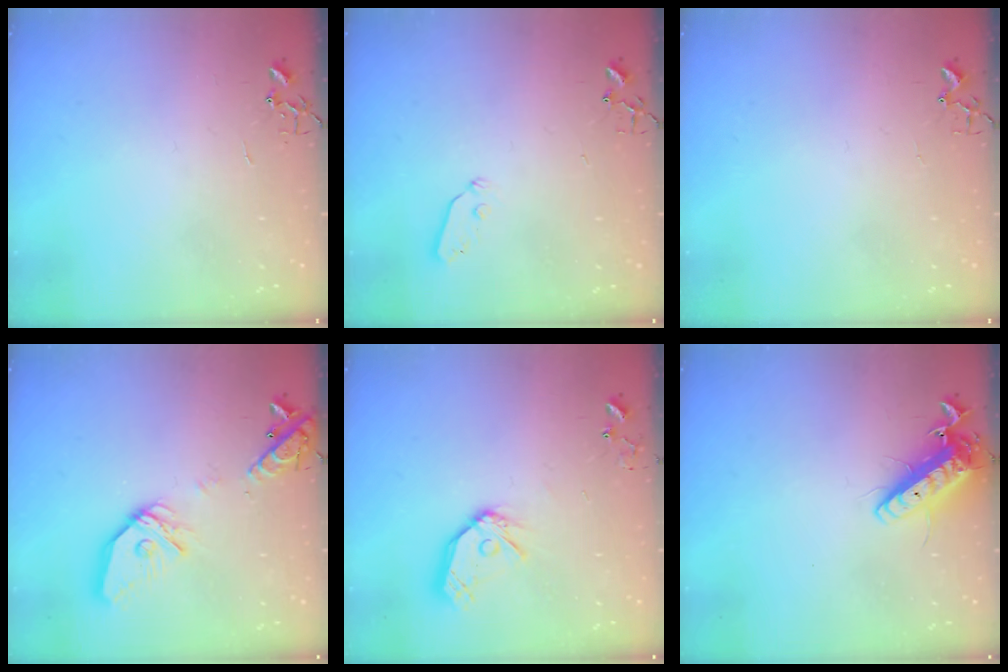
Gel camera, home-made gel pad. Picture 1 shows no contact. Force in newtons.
{"total": 3.2, "press": 3.2, "slide": 0.5}
{"total": 3.3, "press": 3.3, "slide": 0.5}
{"total": 17.0, "press": 16.8, "slide": 2.6}
{"total": 13.0, "press": 12.9, "slide": 1.6}
{"total": 13.4, "press": 13.1, "slide": 2.5}